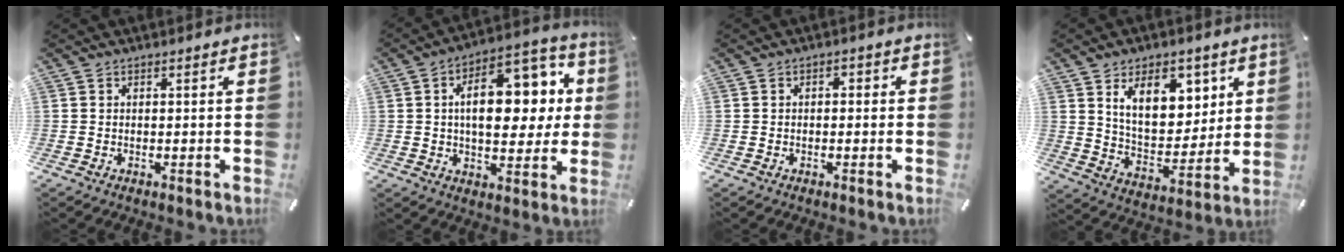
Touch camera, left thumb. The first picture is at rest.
{"total": 17.8, "force": [3.8, 10.4, 14.0], "torque": [-0.195, -0.008, 0.065]}
{"total": 1.4, "force": [-0.5, 0.9, 0.9], "torque": [-0.019, 0.008, -0.012]}
{"total": 13.8, "force": [7.4, 8.7, 7.8], "torque": [-0.121, -0.032, 0.134]}